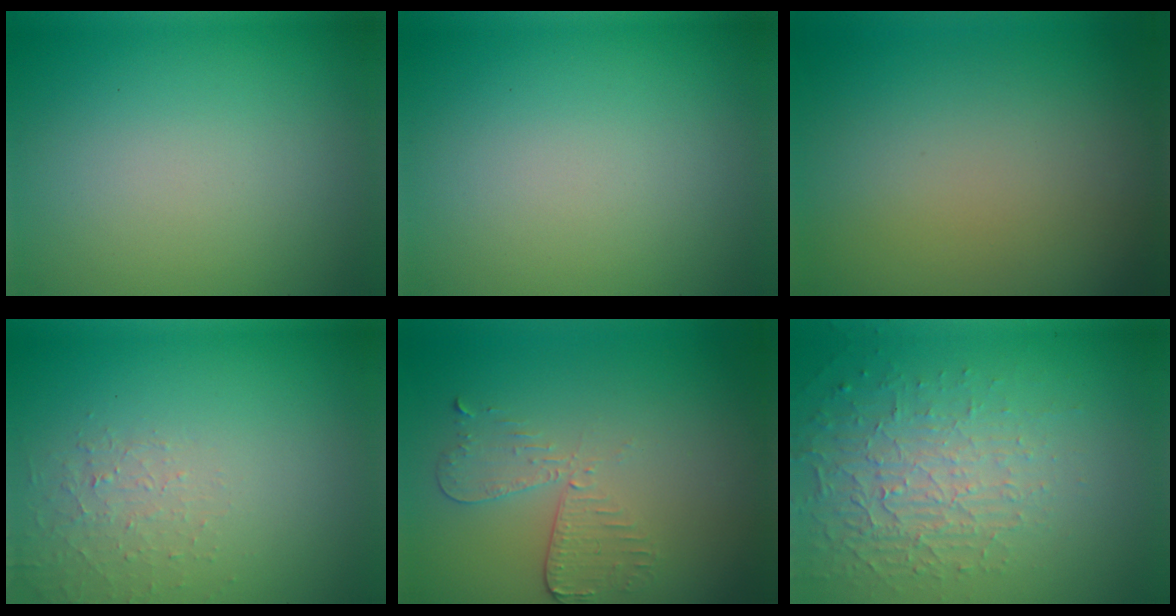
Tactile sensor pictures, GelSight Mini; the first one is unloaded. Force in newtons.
{"total": 0.0}
{"total": 0.0}
{"total": 1.3, "press": 0.4, "slide": 1.2}
{"total": 2.9, "press": 2.6, "slide": 1.4}
{"total": 5.5, "press": 3.2, "slide": 4.5}